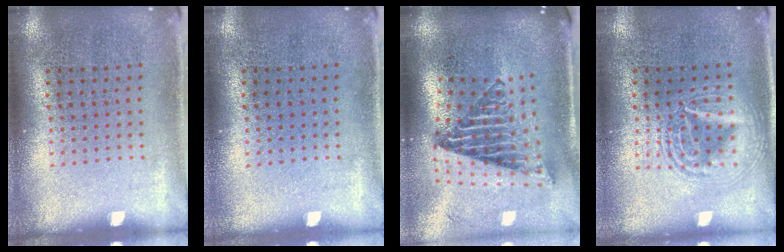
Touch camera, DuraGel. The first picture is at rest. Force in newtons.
{"total": 0.0}
{"total": 2.7, "press": 1.7, "slide": 2.0}
{"total": 2.8, "press": 2.8, "slide": 0.3}